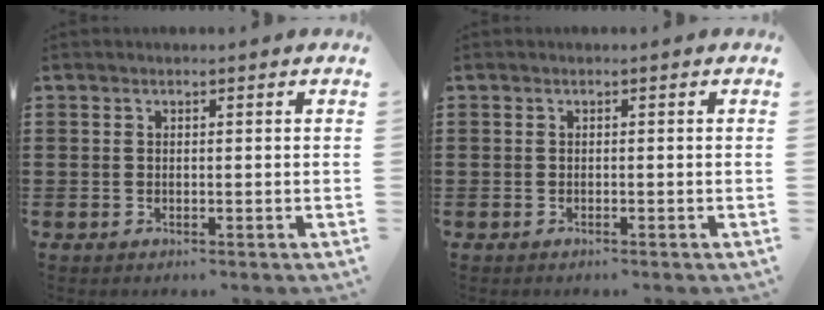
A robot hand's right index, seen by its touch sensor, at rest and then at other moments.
{"total": 0.0}